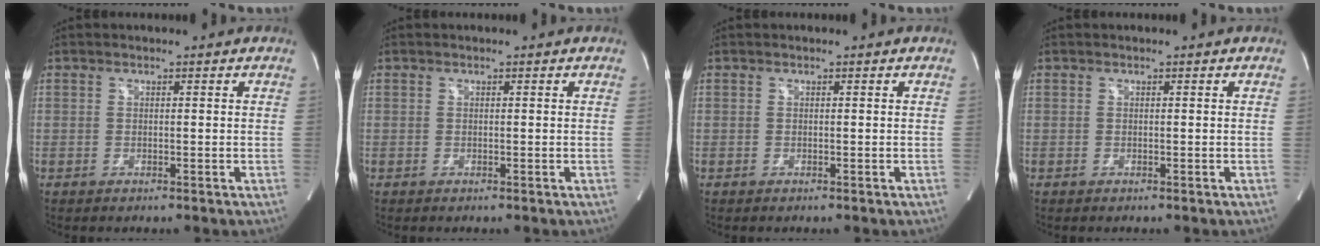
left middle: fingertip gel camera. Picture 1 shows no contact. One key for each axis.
{"total": 0.0}
{"total": 0.0}
{"total": 0.0}